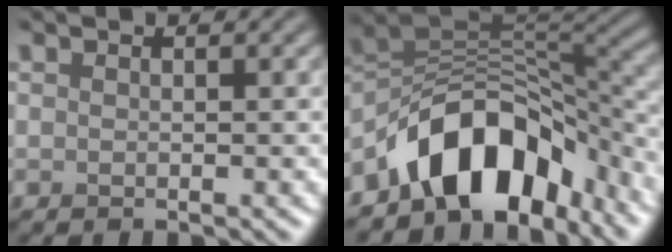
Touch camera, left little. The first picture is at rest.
{"total": 10.9, "force": [-6.4, 6.2, 6.3], "torque": [-0.079, 0.010, -0.121]}